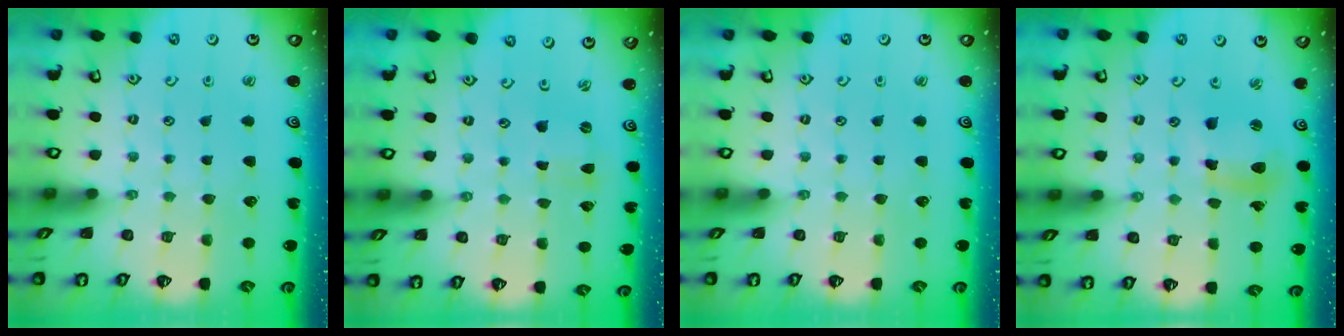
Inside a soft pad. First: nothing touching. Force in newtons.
{"total": 0.0}
{"total": 0.0}
{"total": 10.7, "press": 10.6, "slide": 1.4}